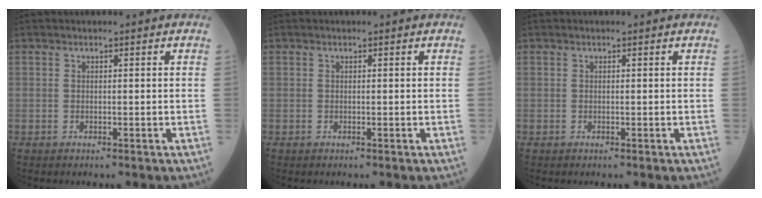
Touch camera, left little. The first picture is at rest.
{"total": 0.0}
{"total": 0.0}